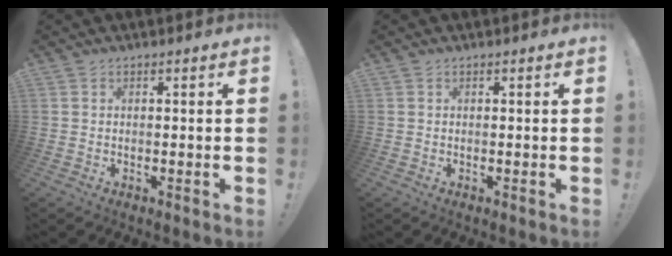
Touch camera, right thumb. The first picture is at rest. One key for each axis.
{"total": 0.0}